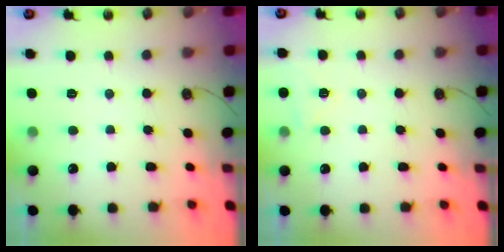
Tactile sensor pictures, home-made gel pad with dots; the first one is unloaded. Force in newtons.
{"total": 4.5, "press": 4.4, "slide": 0.8}